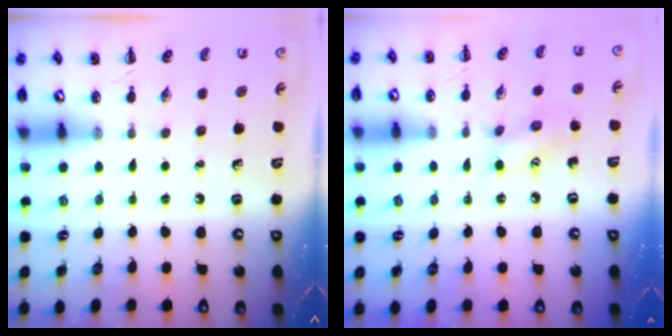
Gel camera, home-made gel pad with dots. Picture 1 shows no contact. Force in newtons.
{"total": 7.2, "press": 7.1, "slide": 1.1}